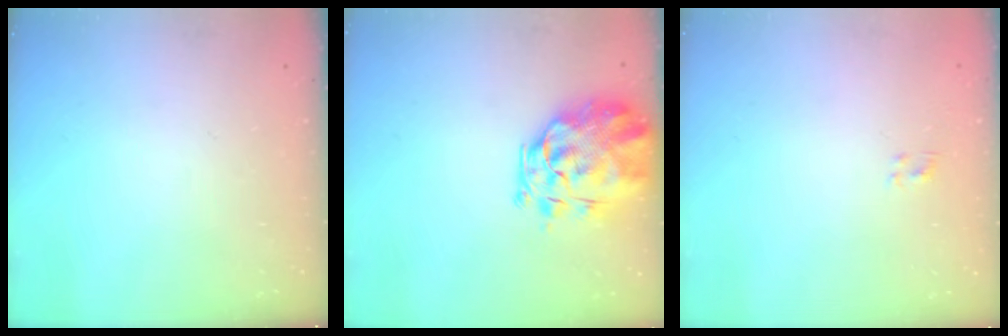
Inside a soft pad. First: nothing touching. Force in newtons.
{"total": 3.5, "press": 3.2, "slide": 1.5}
{"total": 0.5, "press": 0.3, "slide": 0.4}